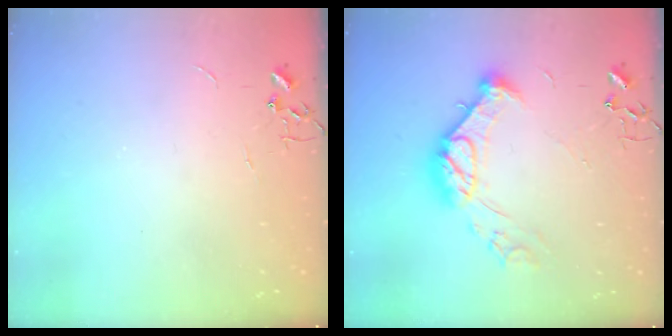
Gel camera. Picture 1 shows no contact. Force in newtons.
{"total": 14.4, "press": 14.4, "slide": 0.9}